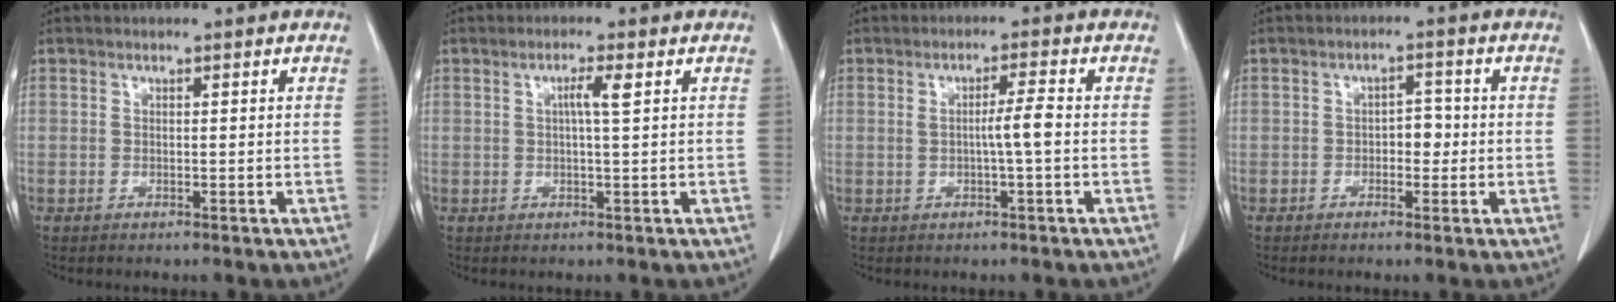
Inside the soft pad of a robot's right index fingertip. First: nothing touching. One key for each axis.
{"total": 2.5, "fx": 0.7, "fy": -0.3, "fz": 2.4, "tx": -0.045, "ty": 0.002, "tz": 0.011}
{"total": 3.5, "fx": -0.2, "fy": -0.3, "fz": 3.5, "tx": -0.058, "ty": 0.000, "tz": -0.004}
{"total": 2.8, "fx": -0.4, "fy": 1.6, "fz": 2.2, "tx": -0.024, "ty": 0.006, "tz": -0.007}